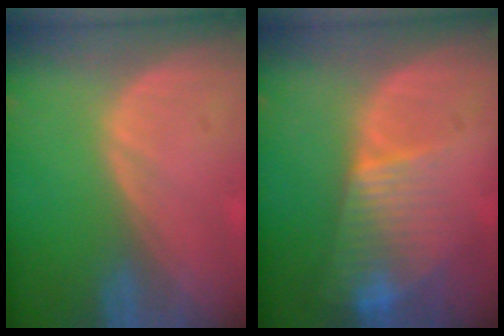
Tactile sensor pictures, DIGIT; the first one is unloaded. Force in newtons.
{"total": 7.9, "press": 6.7, "slide": 4.3}